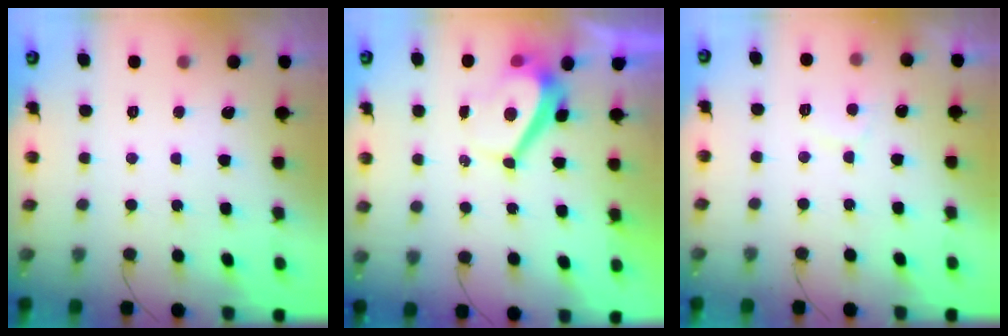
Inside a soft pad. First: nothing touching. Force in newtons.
{"total": 4.6, "press": 4.5, "slide": 0.6}
{"total": 3.0, "press": 2.9, "slide": 0.7}